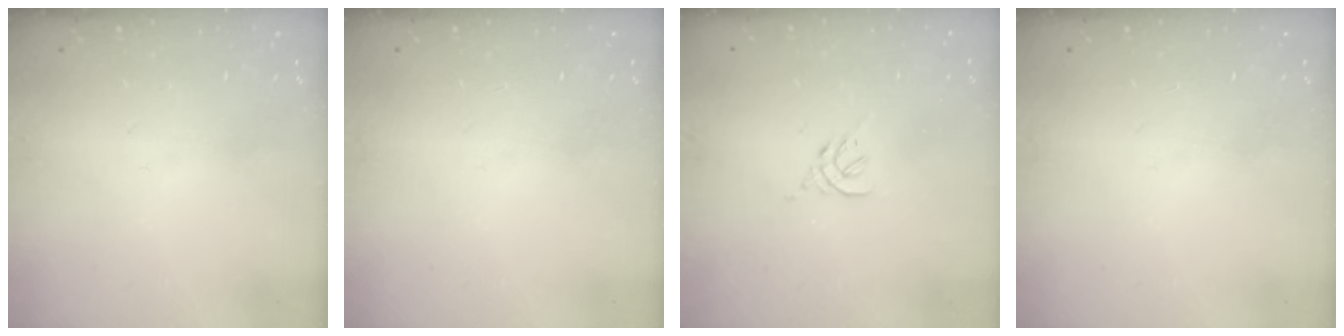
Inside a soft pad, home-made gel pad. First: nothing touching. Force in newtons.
{"total": 0.0}
{"total": 2.3, "press": 2.2, "slide": 0.5}
{"total": 0.0}